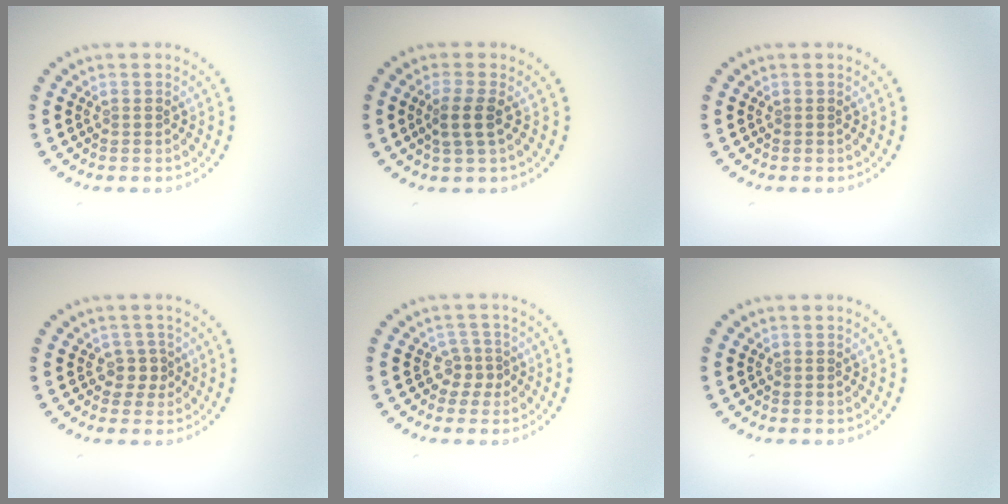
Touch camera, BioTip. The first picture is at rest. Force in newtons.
{"total": 2.1, "press": 1.8, "slide": 1.1}
{"total": 0.0}
{"total": 1.7, "press": 1.3, "slide": 1.0}
{"total": 1.9, "press": 1.3, "slide": 1.4}
{"total": 0.0}